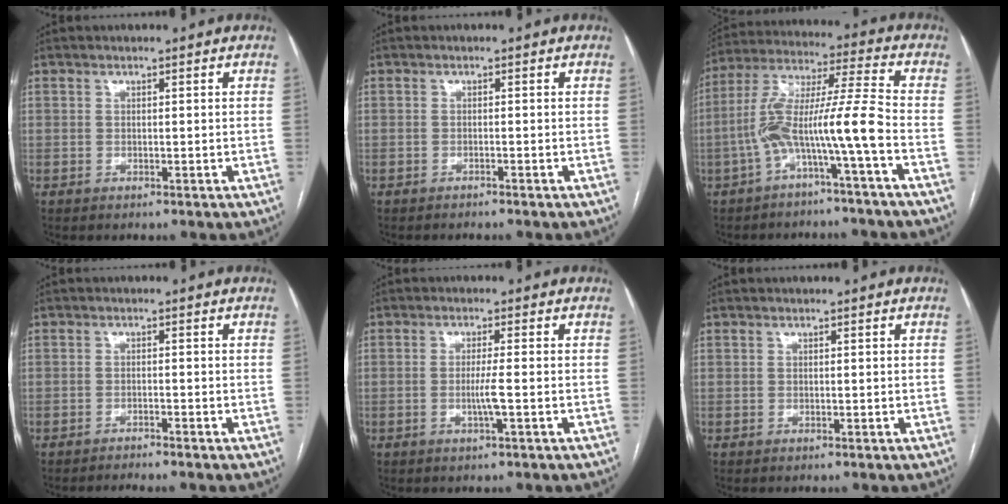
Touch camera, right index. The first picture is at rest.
{"total": 0.7, "force": [-0.6, 0.0, 0.2], "torque": [-0.007, -0.001, -0.011]}
{"total": 11.4, "force": [-4.2, -0.4, 10.6], "torque": [-0.208, 0.032, -0.079]}
{"total": 2.3, "force": [-2.1, -0.4, 0.7], "torque": [-0.008, -0.002, -0.031]}
{"total": 2.9, "force": [-0.7, -0.3, 2.8], "torque": [-0.054, -0.004, -0.012]}
{"total": 0.0}